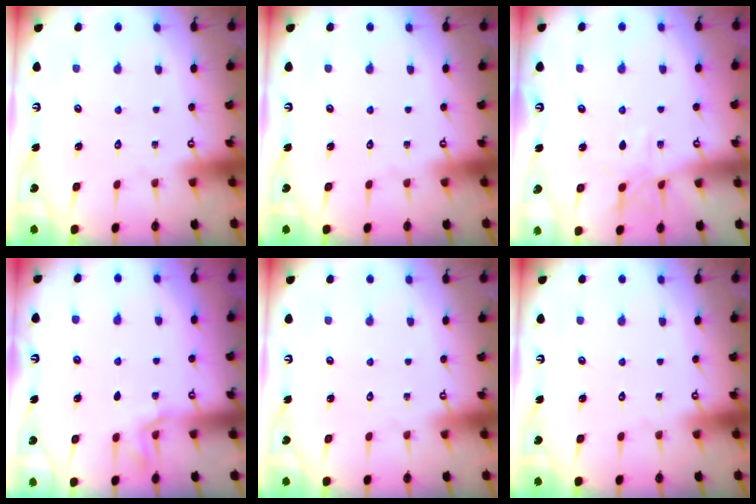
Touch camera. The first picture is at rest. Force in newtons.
{"total": 0.0}
{"total": 6.4, "press": 6.4, "slide": 0.3}
{"total": 1.4, "press": 1.4, "slide": 0.2}
{"total": 0.0}
{"total": 0.0}